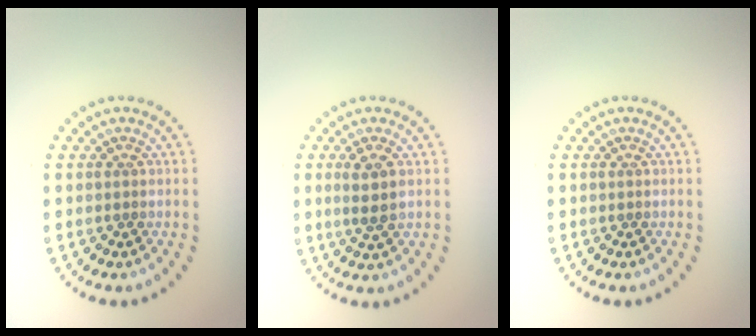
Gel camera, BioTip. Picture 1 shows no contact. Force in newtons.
{"total": 2.2, "press": 2.0, "slide": 0.9}
{"total": 0.0}